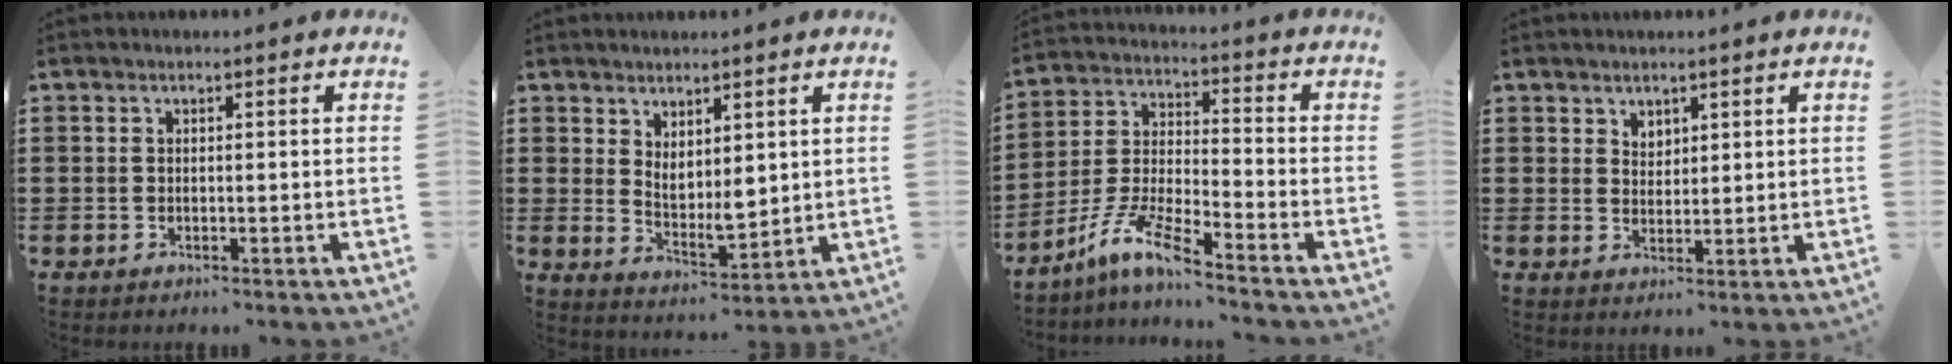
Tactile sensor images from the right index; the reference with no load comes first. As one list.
[{"total": 4.2, "force": [3.0, 2.0, 2.1], "torque": [-0.043, -0.018, 0.055]}, {"total": 8.2, "force": [-6.6, 0.4, 4.8], "torque": [-0.116, -0.007, -0.136]}, {"total": 2.3, "force": [1.8, 1.4, 0.1], "torque": [-0.008, 0.006, 0.036]}]